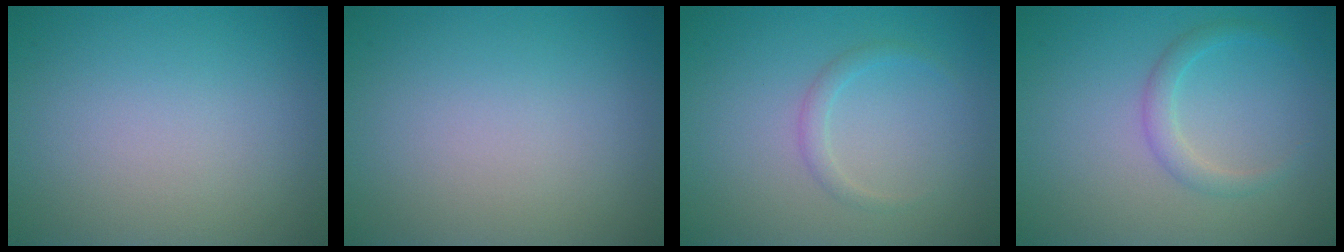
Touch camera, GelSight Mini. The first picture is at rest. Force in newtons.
{"total": 0.0}
{"total": 1.2, "press": 1.2, "slide": 0.1}
{"total": 1.7, "press": 1.7, "slide": 0.1}